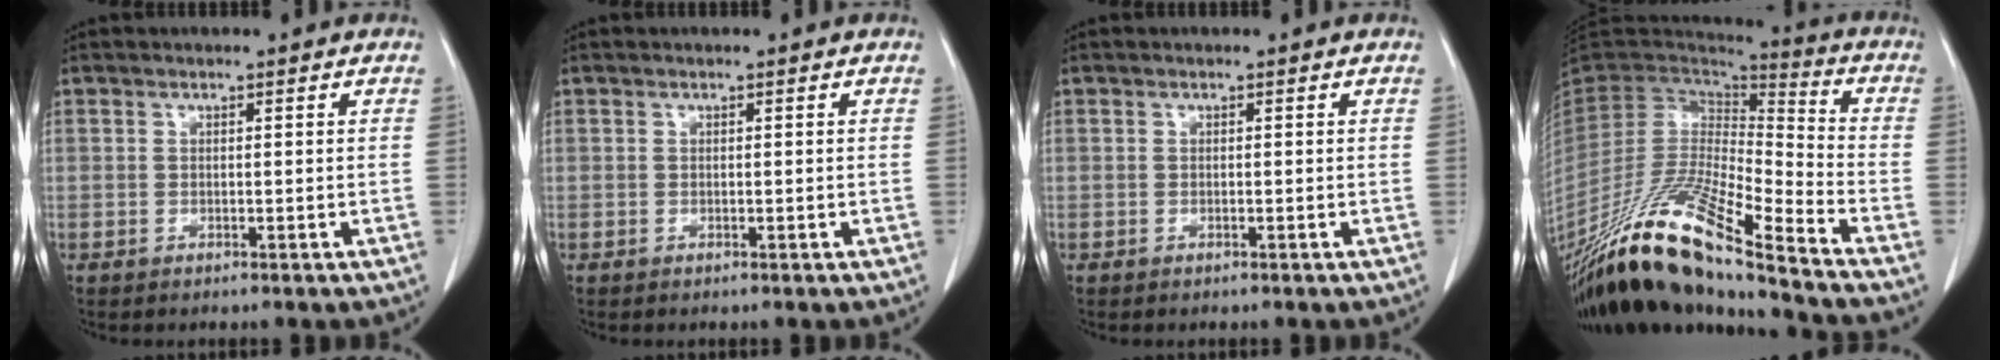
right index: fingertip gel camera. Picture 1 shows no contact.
{"total": 0.0}
{"total": 0.0}
{"total": 21.7, "force": [-17.1, 0.6, 13.4], "torque": [-0.280, -0.033, -0.323]}